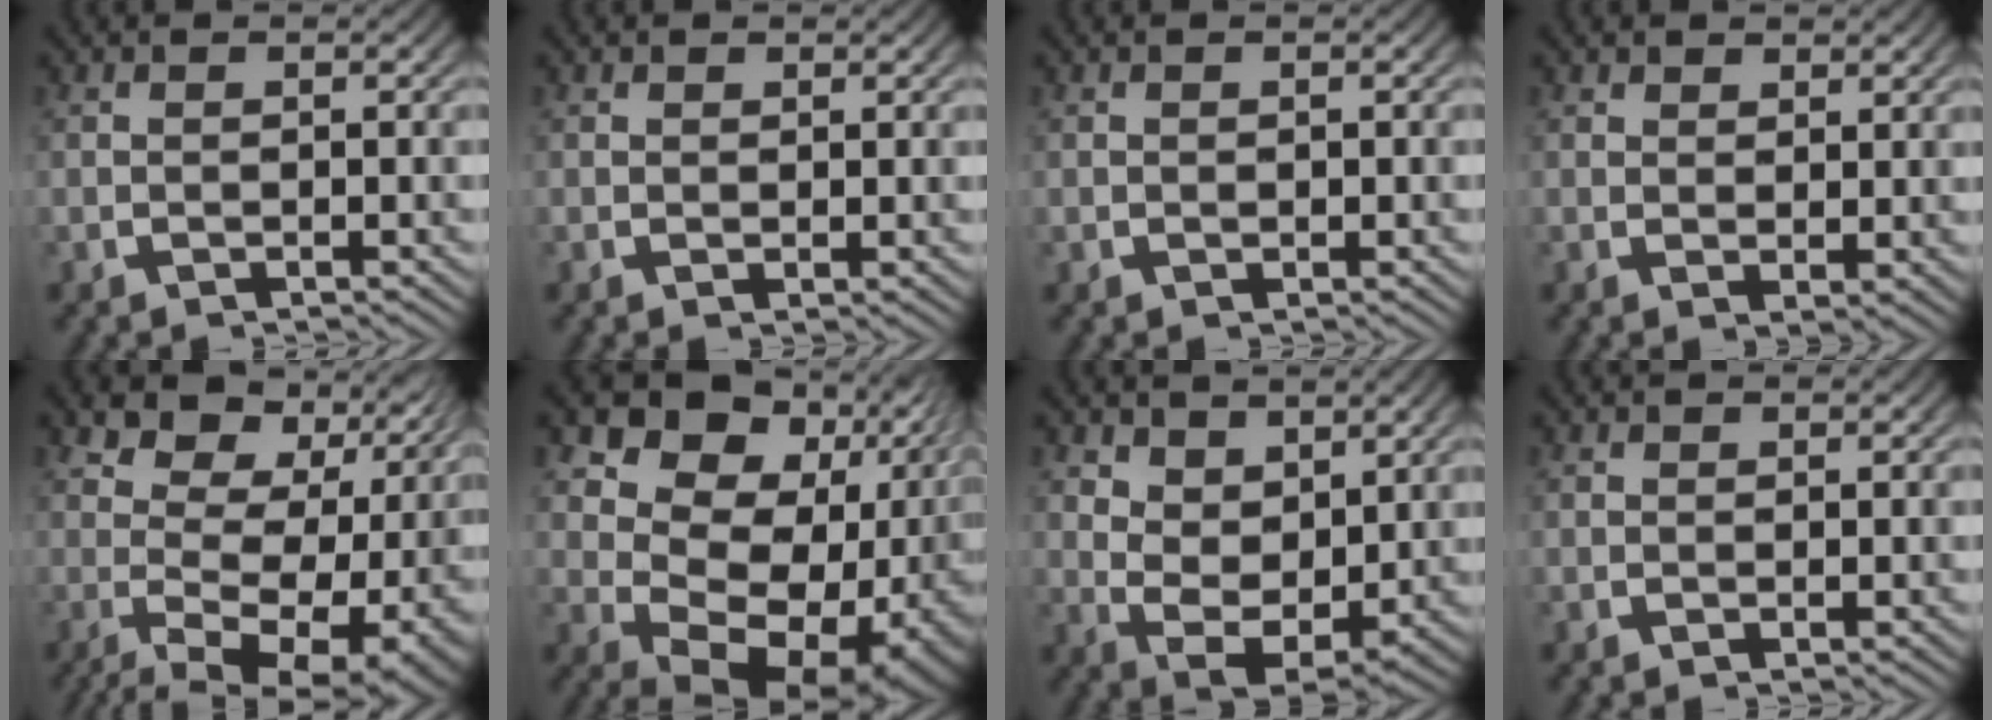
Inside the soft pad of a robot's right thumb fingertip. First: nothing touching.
{"total": 0.8, "force": [0.7, 0.4, 0.2], "torque": [0.003, -0.004, 0.015]}
{"total": 0.6, "force": [0.2, 0.5, 0.2], "torque": [-0.005, -0.004, 0.006]}
{"total": 2.0, "force": [1.7, 0.9, 0.8], "torque": [-0.004, -0.006, 0.030]}
{"total": 12.9, "force": [-0.5, 7.6, 10.4], "torque": [-0.171, -0.045, 0.010]}
{"total": 17.3, "force": [-0.9, 12.1, 12.4], "torque": [-0.214, -0.049, 0.003]}
{"total": 7.0, "force": [-0.2, 4.9, 4.9], "torque": [-0.119, -0.051, 0.017]}
{"total": 0.5, "force": [0.5, 0.3, 0.1], "torque": [0.003, -0.002, 0.010]}